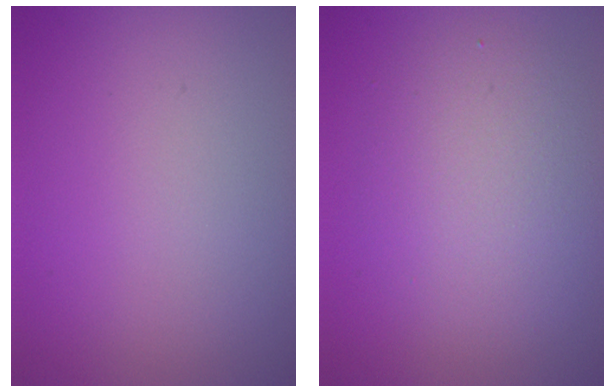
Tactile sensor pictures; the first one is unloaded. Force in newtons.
{"total": 4.4, "press": 4.4, "slide": 0.3}